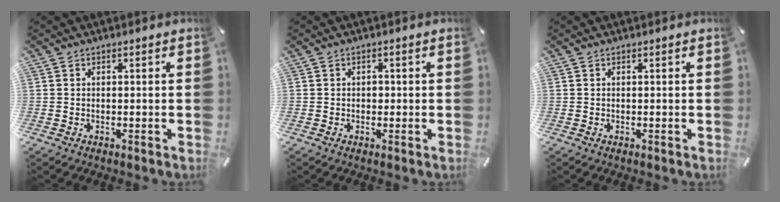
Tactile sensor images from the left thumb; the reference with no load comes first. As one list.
[{"total": 1.0, "force": [-0.1, 0.9, 0.5], "torque": [-0.010, 0.004, -0.003]}, {"total": 0.0}]